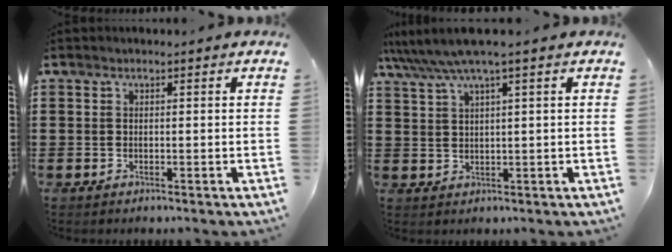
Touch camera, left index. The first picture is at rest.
{"total": 4.1, "force": [2.6, -0.2, 3.2], "torque": [-0.068, -0.003, 0.044]}